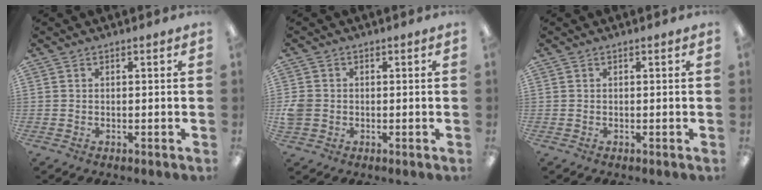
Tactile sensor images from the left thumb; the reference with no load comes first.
{"total": 3.7, "force": [-0.4, 3.5, 1.3], "torque": [-0.015, 0.005, -0.007]}
{"total": 0.0}